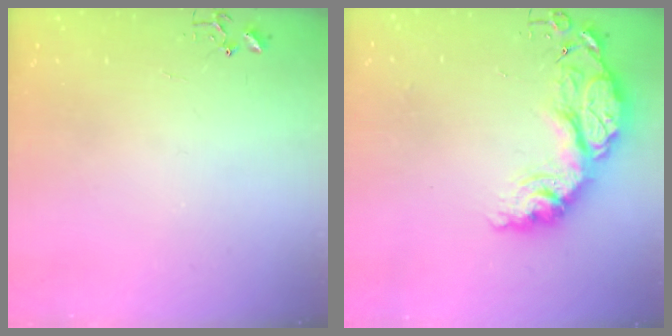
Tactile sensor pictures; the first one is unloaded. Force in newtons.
{"total": 19.9, "press": 19.9, "slide": 1.4}